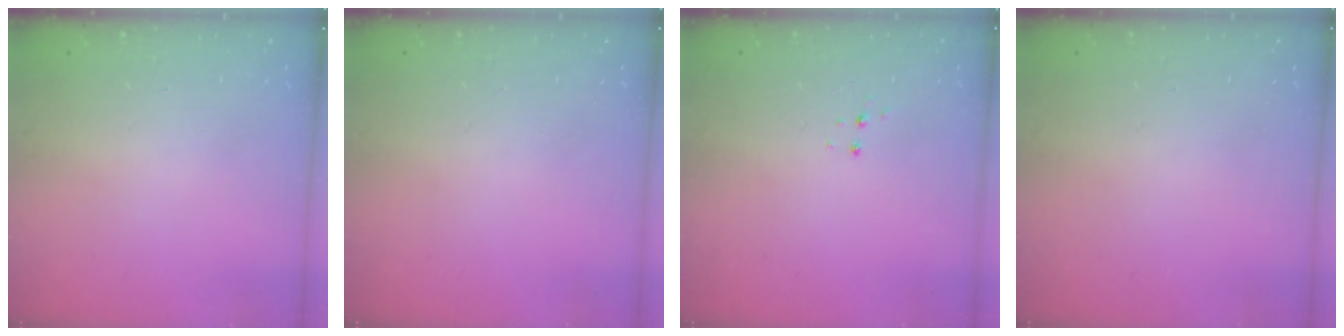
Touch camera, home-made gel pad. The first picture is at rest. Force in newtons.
{"total": 0.0}
{"total": 5.2, "press": 5.2, "slide": 0.3}
{"total": 0.0}